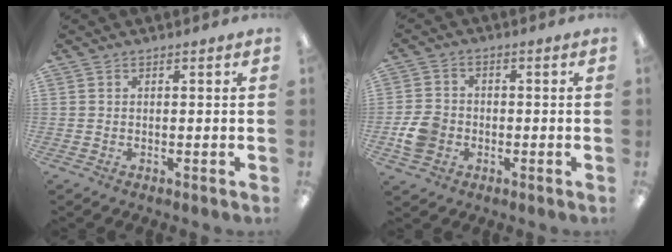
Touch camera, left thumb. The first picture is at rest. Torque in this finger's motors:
{"motor_torque": [-0.38, 0.62, 0.30, -0.37, 0.03]}